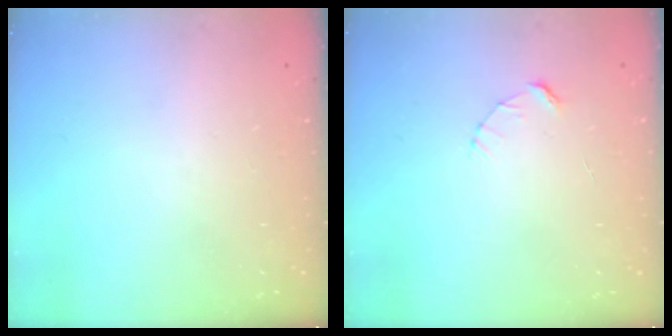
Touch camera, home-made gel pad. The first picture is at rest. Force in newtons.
{"total": 2.7, "press": 2.7, "slide": 0.3}